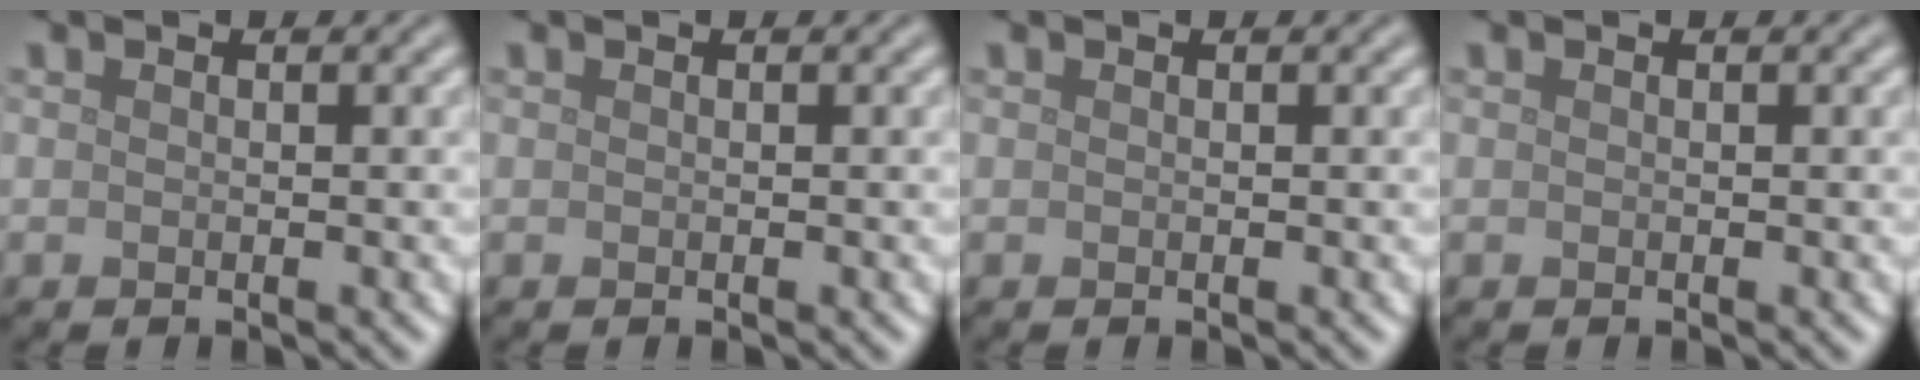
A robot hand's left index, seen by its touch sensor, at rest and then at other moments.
{"total": 0.0}
{"total": 0.0}
{"total": 0.0}